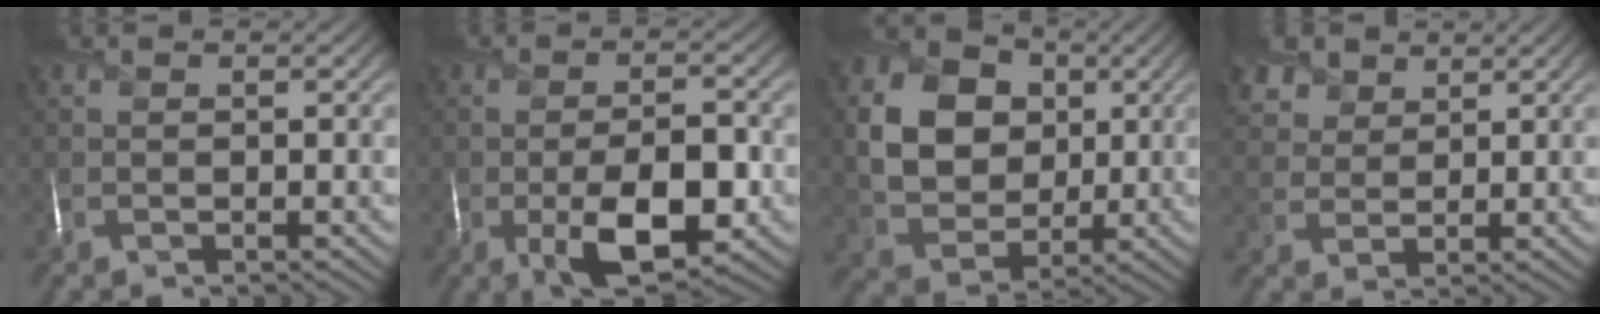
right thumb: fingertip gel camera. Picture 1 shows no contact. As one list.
[{"total": 9.7, "force": [-3.2, 4.1, 8.1], "torque": [-0.133, -0.003, -0.056]}, {"total": 10.8, "force": [1.9, 8.6, 6.2], "torque": [-0.148, -0.003, 0.027]}, {"total": 5.3, "force": [3.8, 3.3, 1.9], "torque": [-0.059, 0.001, 0.079]}]